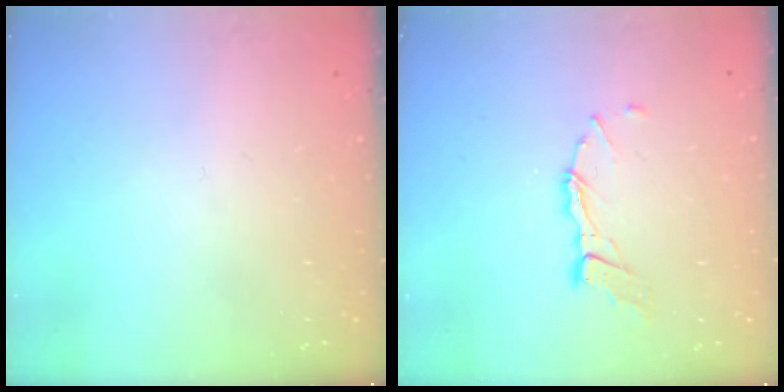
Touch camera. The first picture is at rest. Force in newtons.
{"total": 7.7, "press": 7.7, "slide": 0.7}